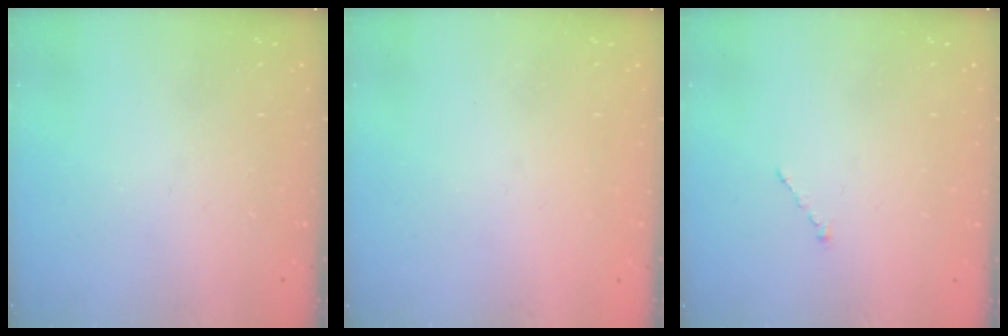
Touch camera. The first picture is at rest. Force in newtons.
{"total": 0.8, "press": 0.7, "slide": 0.3}
{"total": 1.0, "press": 0.9, "slide": 0.3}